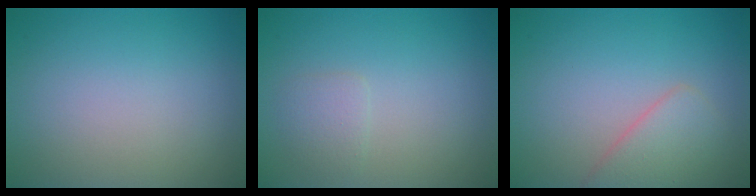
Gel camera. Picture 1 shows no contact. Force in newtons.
{"total": 1.3, "press": 1.3, "slide": 0.1}
{"total": 2.9, "press": 2.9, "slide": 0.1}